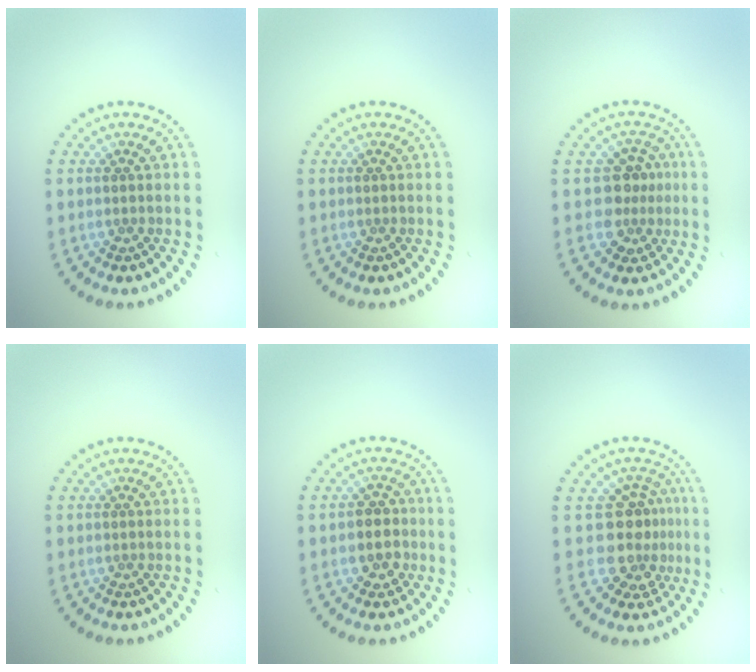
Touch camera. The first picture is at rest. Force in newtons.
{"total": 0.0}
{"total": 3.0, "press": 2.6, "slide": 1.5}
{"total": 0.0}
{"total": 2.6, "press": 2.4, "slide": 1.0}
{"total": 3.8, "press": 2.8, "slide": 2.5}